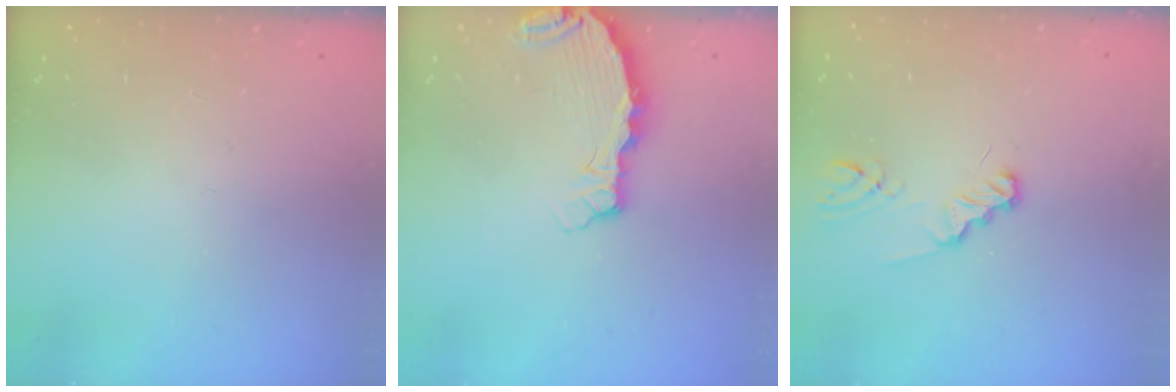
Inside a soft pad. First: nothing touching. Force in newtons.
{"total": 6.0, "press": 6.0, "slide": 0.5}
{"total": 2.4, "press": 2.4, "slide": 0.3}